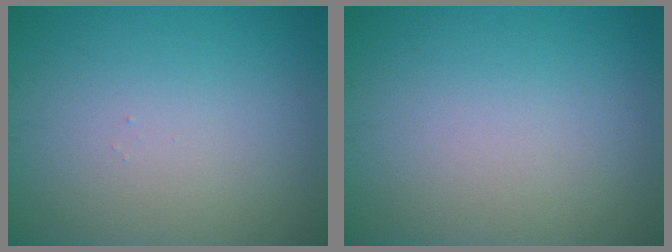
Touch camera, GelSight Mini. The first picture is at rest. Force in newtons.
{"total": 0.0}